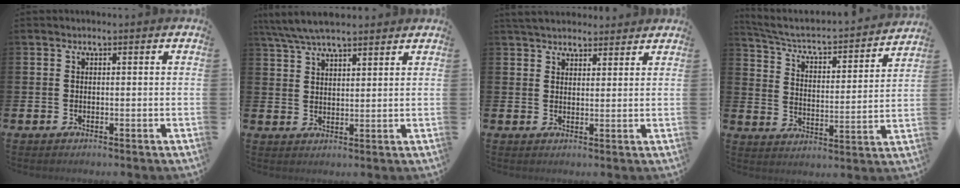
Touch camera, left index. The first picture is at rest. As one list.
[{"total": 6.1, "force": [5.6, 1.1, 2.1], "torque": [-0.058, -0.013, 0.104]}, {"total": 3.9, "force": [3.7, 1.0, 0.4], "torque": [-0.013, -0.013, 0.070]}, {"total": 4.9, "force": [4.2, 1.3, 2.1], "torque": [-0.064, -0.039, 0.061]}]